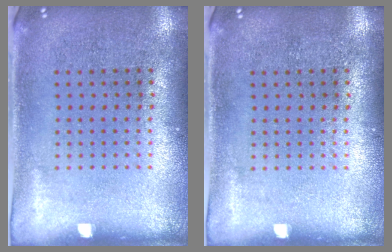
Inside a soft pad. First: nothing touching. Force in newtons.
{"total": 0.0}